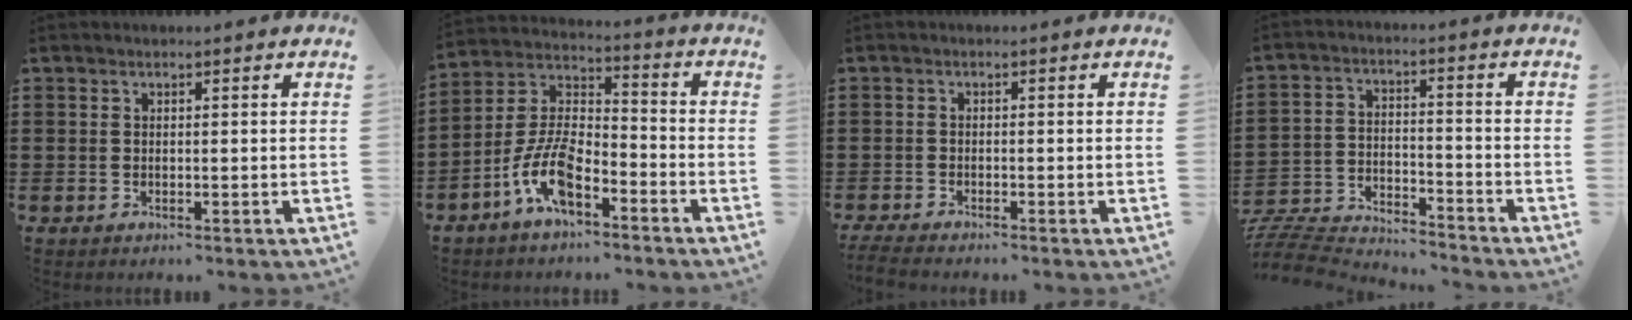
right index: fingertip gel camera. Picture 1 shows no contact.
{"total": 9.6, "force": [-5.6, 3.9, 6.7], "torque": [-0.158, -0.001, -0.111]}
{"total": 1.9, "force": [-1.8, -0.1, 0.4], "torque": [-0.014, -0.005, -0.040]}
{"total": 7.1, "force": [-7.0, 0.6, 0.9], "torque": [-0.034, 0.003, -0.146]}